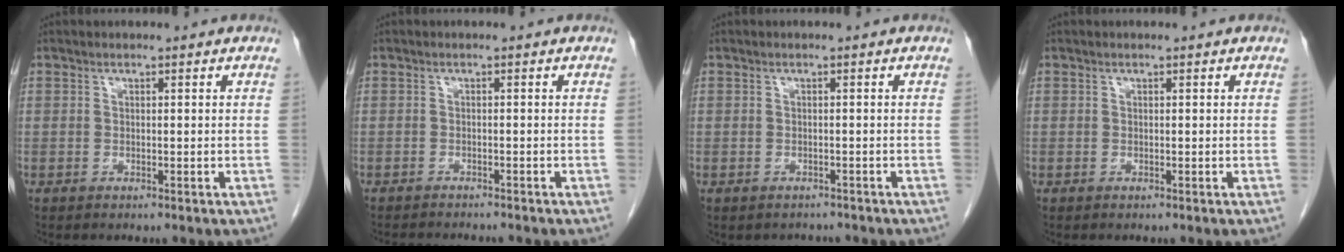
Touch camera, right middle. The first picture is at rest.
{"total": 5.2, "force": [-4.9, 0.7, 1.6], "torque": [-0.019, -0.009, -0.069]}
{"total": 1.9, "force": [-1.7, 0.9, -0.1], "torque": [-0.004, 0.000, -0.023]}
{"total": 0.0}